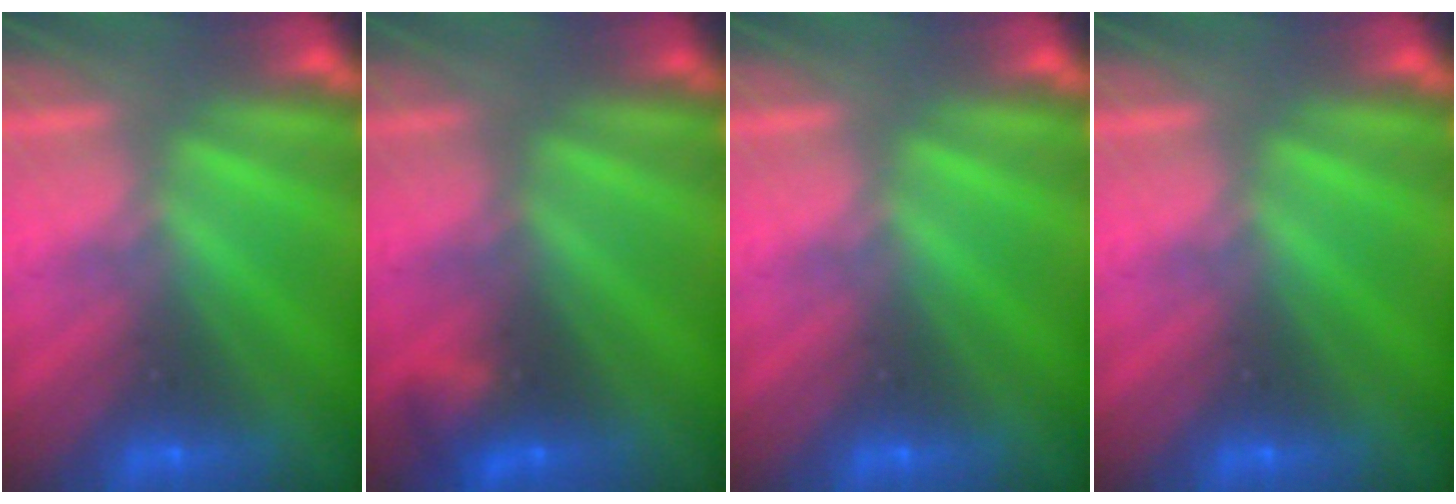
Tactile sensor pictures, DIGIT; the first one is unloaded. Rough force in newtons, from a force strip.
{"total": 2.2}
{"total": 0.0}
{"total": 0.0}